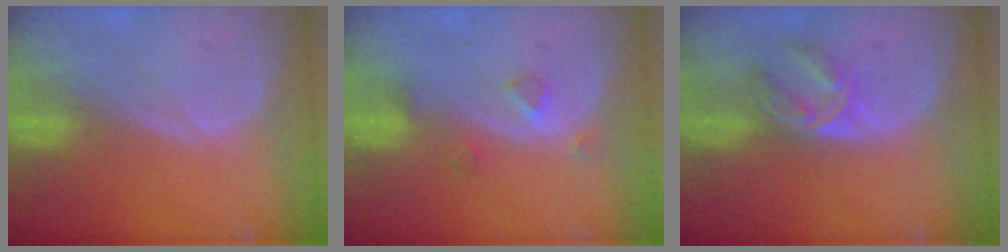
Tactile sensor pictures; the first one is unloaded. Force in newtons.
{"total": 2.5, "press": 2.3, "slide": 0.9}
{"total": 5.7, "press": 4.7, "slide": 3.2}